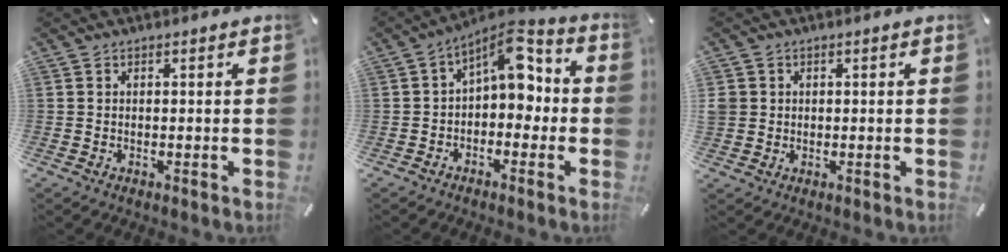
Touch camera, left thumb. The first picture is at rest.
{"total": 9.6, "force": [3.6, 5.3, 7.1], "torque": [-0.102, -0.024, 0.058]}
{"total": 3.0, "force": [0.6, 2.9, 0.4], "torque": [-0.010, 0.005, 0.013]}